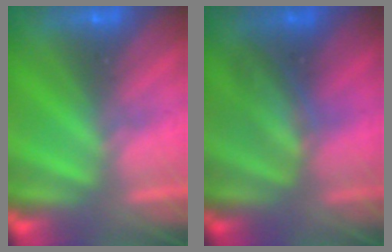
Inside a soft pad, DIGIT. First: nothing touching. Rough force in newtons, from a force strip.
{"total": 4.0}